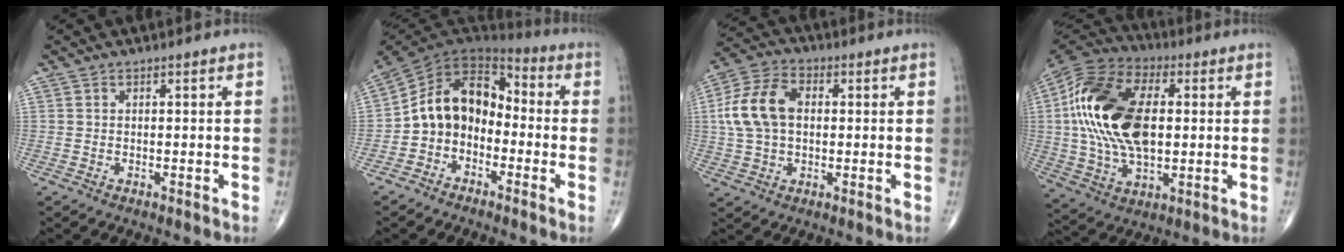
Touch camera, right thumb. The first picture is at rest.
{"total": 12.7, "force": [-2.7, 9.8, 7.6], "torque": [-0.104, 0.069, -0.064]}
{"total": 11.9, "force": [1.2, 7.9, 8.8], "torque": [-0.175, 0.024, 0.018]}
{"total": 23.7, "force": [2.4, 13.5, 19.3], "torque": [-0.380, 0.004, 0.036]}